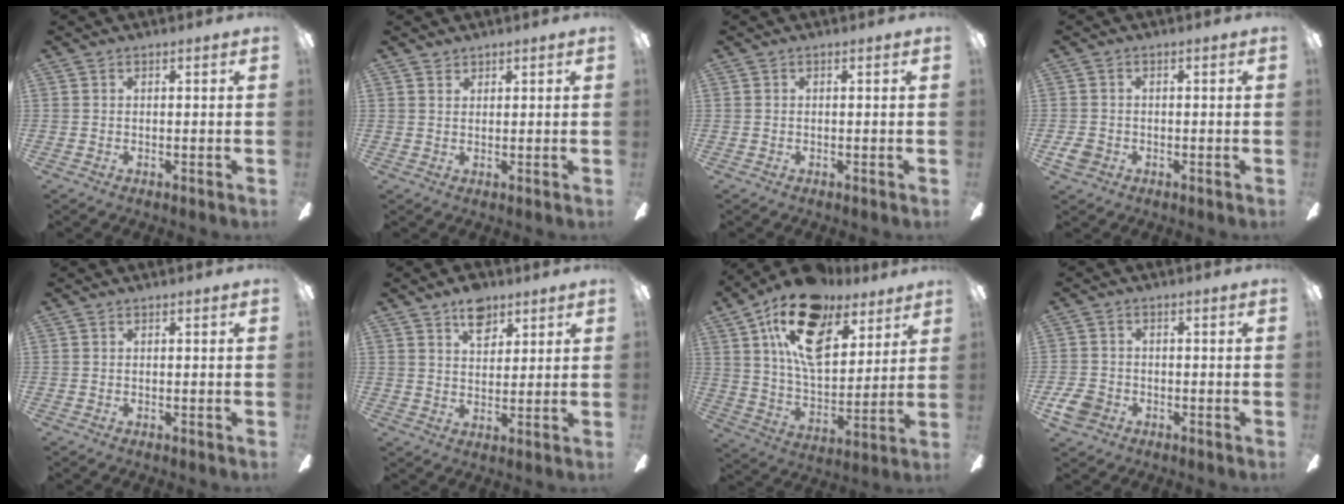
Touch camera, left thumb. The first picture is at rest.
{"total": 1.2, "force": [1.0, 0.5, 0.1], "torque": [-0.004, 0.000, 0.020]}
{"total": 0.0}
{"total": 3.0, "force": [-1.1, 2.4, 1.5], "torque": [-0.037, 0.003, -0.023]}
{"total": 0.0}
{"total": 7.7, "force": [5.1, 4.4, 3.7], "torque": [-0.046, -0.017, 0.088]}
{"total": 20.5, "force": [12.0, 10.6, 12.8], "torque": [-0.234, -0.050, 0.209]}
{"total": 5.0, "force": [-2.2, 3.8, 2.3], "torque": [-0.061, 0.010, -0.044]}